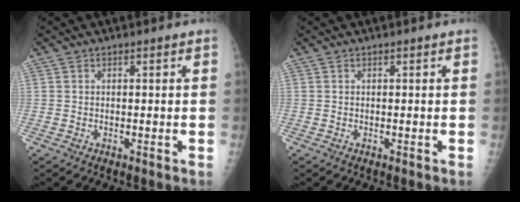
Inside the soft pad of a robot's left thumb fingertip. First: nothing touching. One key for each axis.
{"total": 0.0}